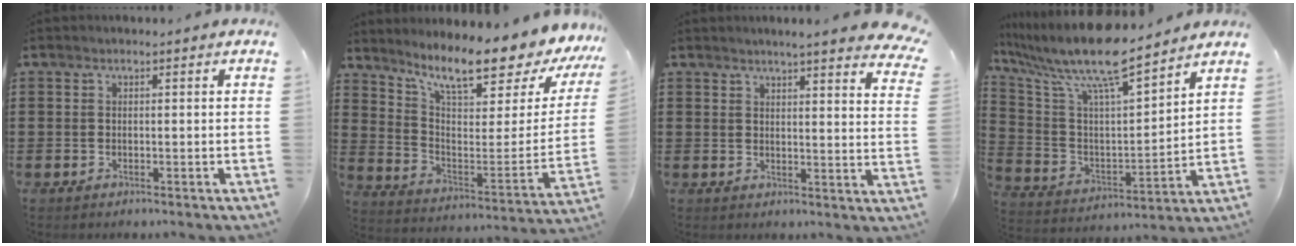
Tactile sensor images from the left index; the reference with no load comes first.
{"total": 11.1, "force": [8.9, 1.6, 6.5], "torque": [-0.130, -0.076, 0.143]}
{"total": 4.0, "force": [3.8, -0.6, 1.3], "torque": [-0.034, -0.019, 0.064]}
{"total": 11.3, "force": [9.3, 1.0, 6.2], "torque": [-0.158, -0.066, 0.155]}